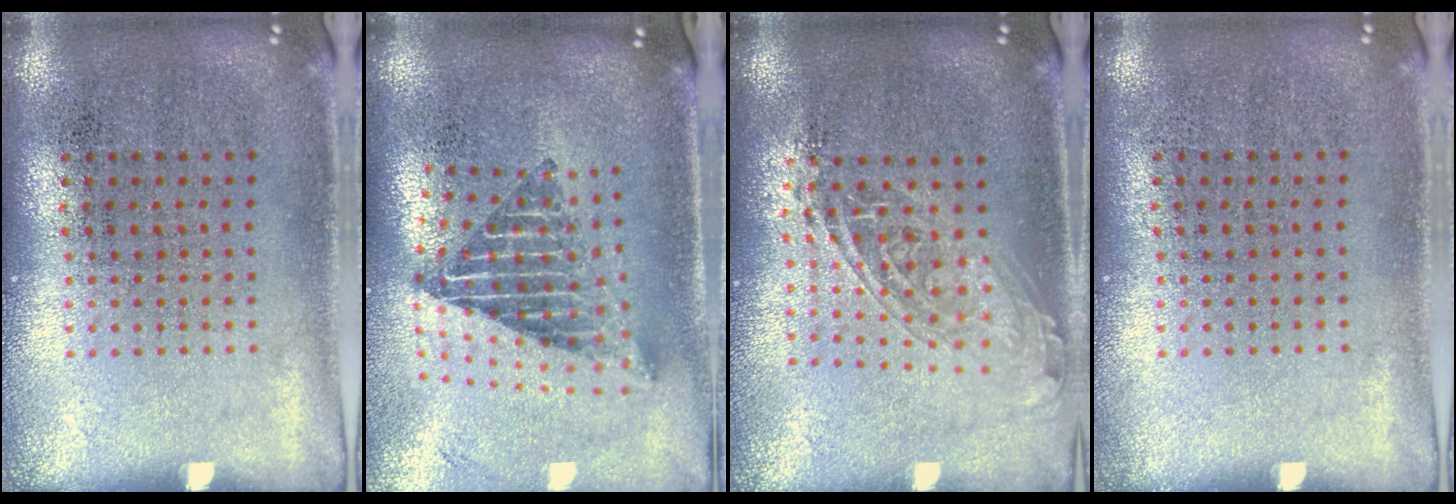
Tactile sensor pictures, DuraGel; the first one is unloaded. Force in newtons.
{"total": 2.2, "press": 1.6, "slide": 1.5}
{"total": 1.5, "press": 1.3, "slide": 0.9}
{"total": 0.0}